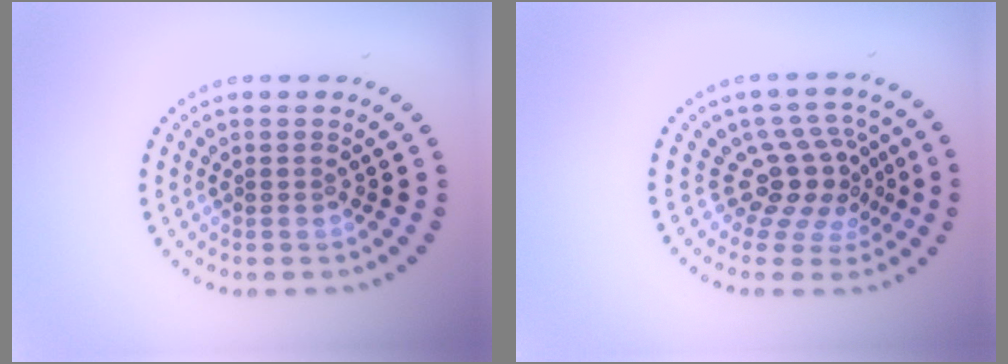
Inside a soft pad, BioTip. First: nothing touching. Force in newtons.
{"total": 3.9, "press": 2.7, "slide": 2.9}